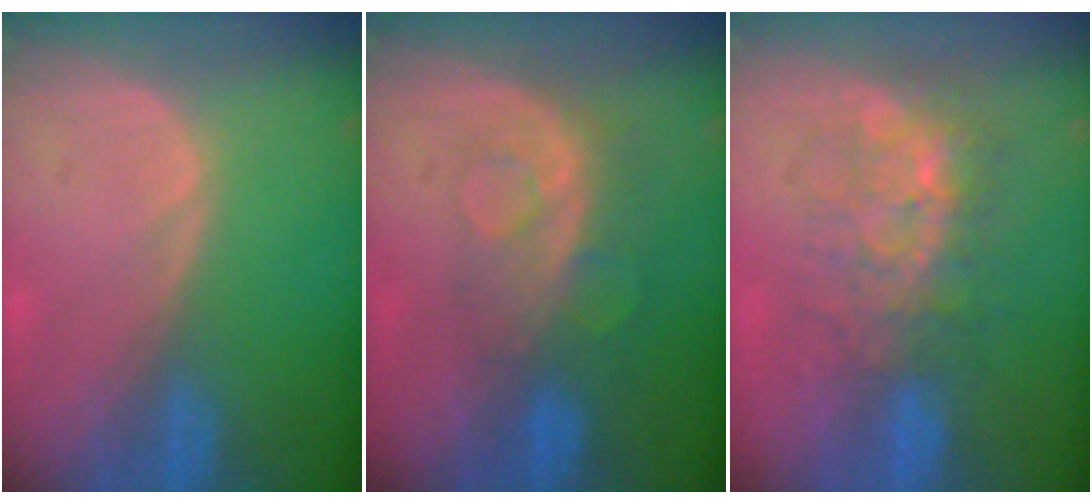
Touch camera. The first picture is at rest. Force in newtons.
{"total": 8.4, "press": 7.0, "slide": 4.5}
{"total": 8.4, "press": 7.6, "slide": 3.5}